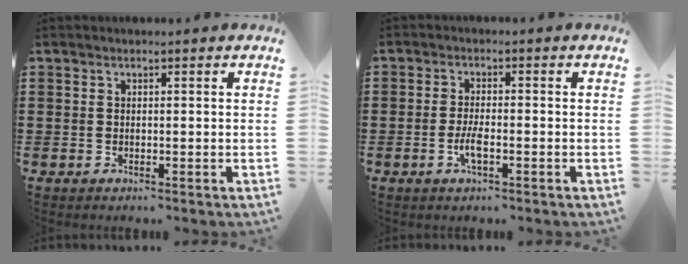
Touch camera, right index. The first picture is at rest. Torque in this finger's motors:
{"motor_torque": [2.14, 0.00, 0.15, 0.03]}